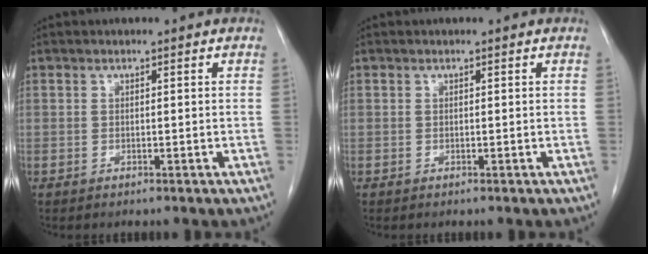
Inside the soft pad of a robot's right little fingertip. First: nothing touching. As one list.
[{"total": 0.0}]